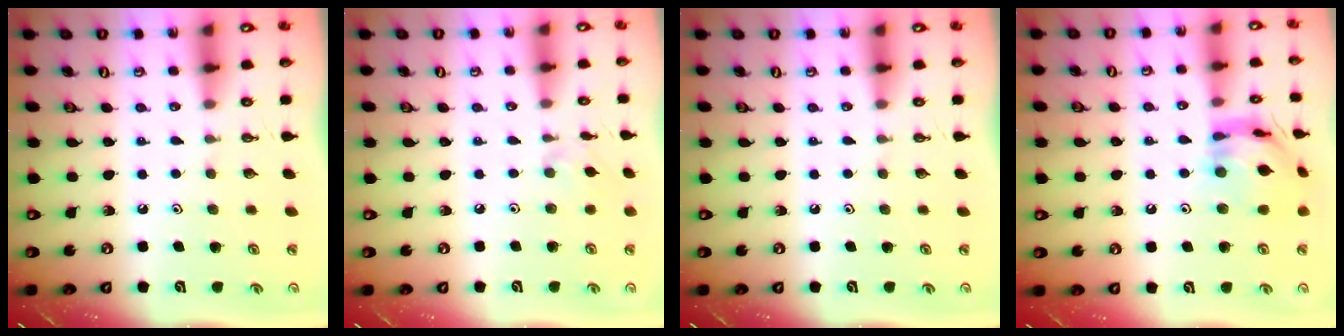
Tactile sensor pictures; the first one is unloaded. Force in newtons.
{"total": 1.9, "press": 1.8, "slide": 0.6}
{"total": 0.0}
{"total": 14.1, "press": 14.0, "slide": 1.4}